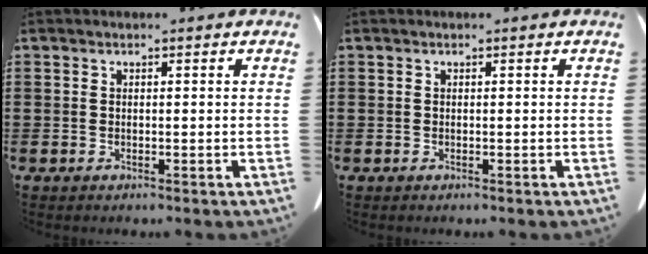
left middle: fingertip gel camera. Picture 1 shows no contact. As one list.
[{"total": 0.0}]